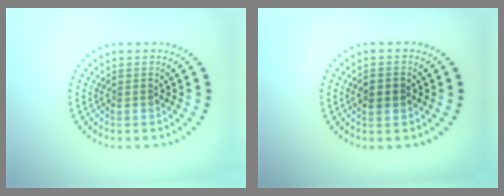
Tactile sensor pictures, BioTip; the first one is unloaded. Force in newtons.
{"total": 2.3, "press": 2.2, "slide": 0.2}